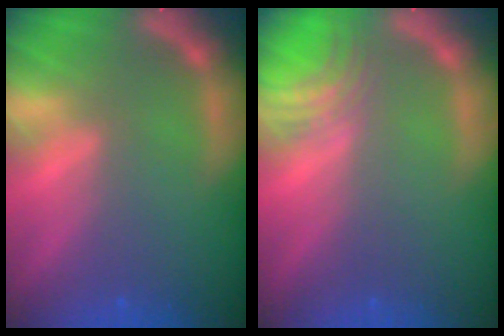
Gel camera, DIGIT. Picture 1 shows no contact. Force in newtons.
{"total": 3.4}